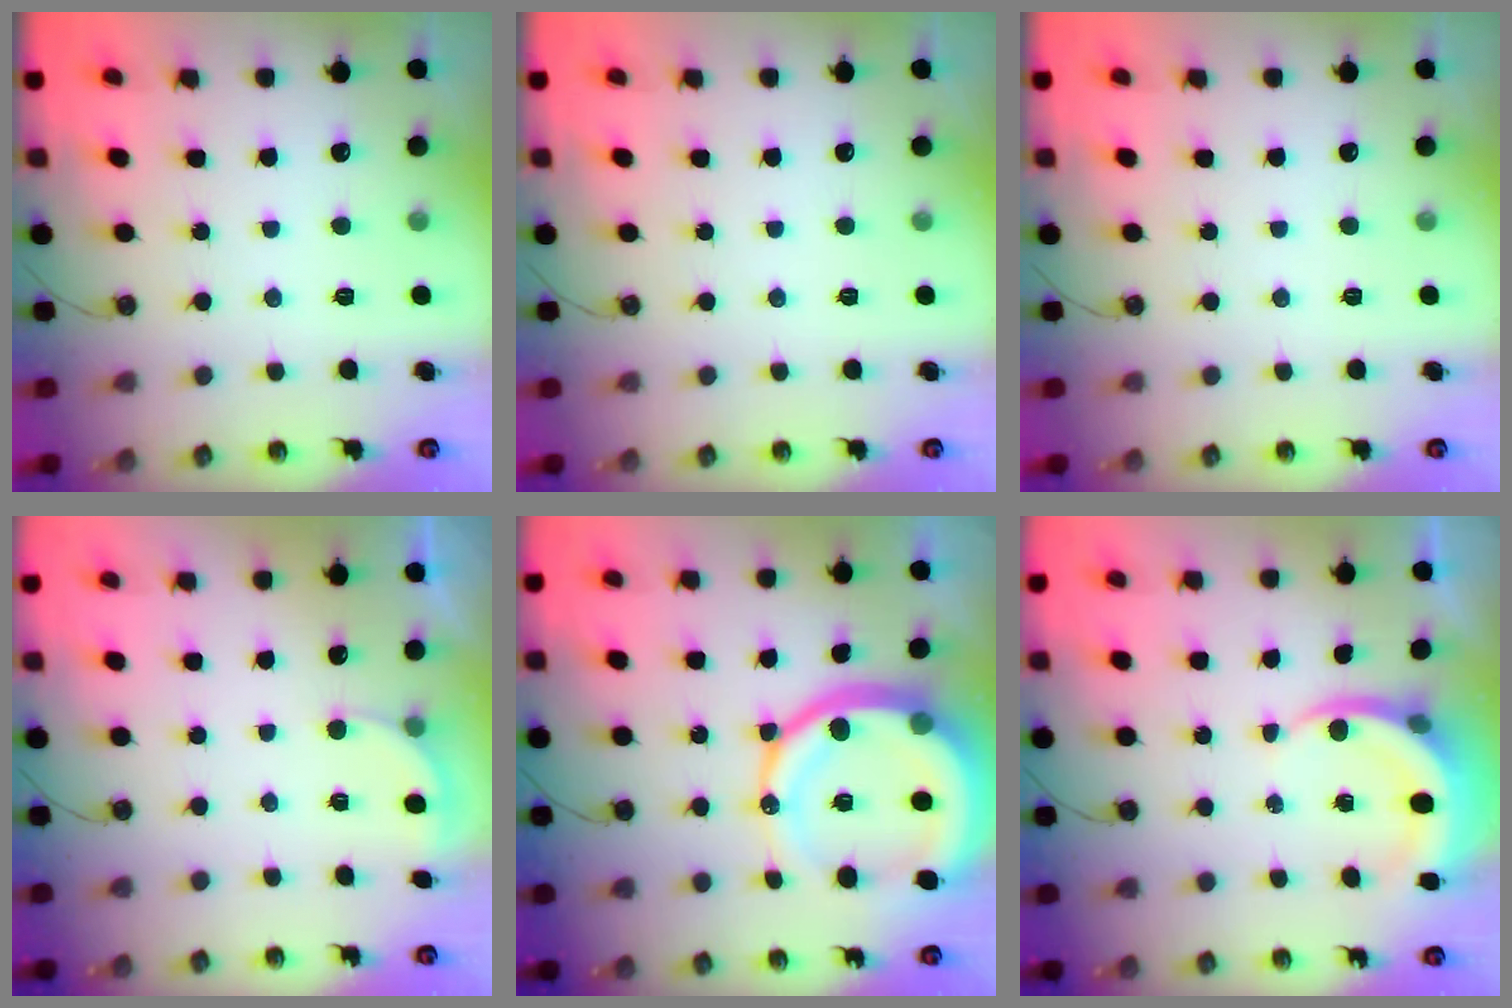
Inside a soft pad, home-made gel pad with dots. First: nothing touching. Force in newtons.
{"total": 0.0}
{"total": 0.0}
{"total": 2.1, "press": 2.0, "slide": 0.6}
{"total": 22.5, "press": 22.4, "slide": 2.6}
{"total": 5.8, "press": 5.8, "slide": 0.5}